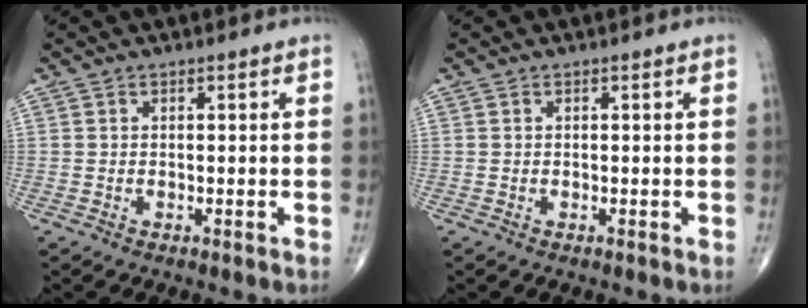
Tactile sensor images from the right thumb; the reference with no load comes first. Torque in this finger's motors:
{"motor_torque": [0.03, 0.01, -0.03, -0.02, 0.01]}